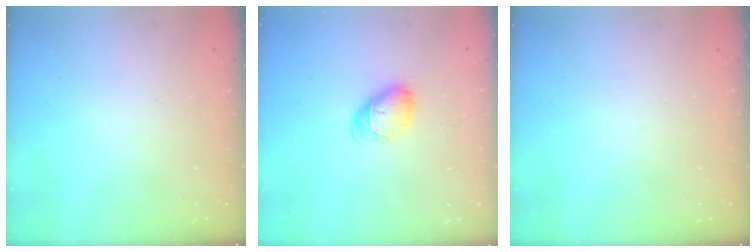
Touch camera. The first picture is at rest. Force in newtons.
{"total": 7.9, "press": 7.8, "slide": 0.9}
{"total": 0.0}